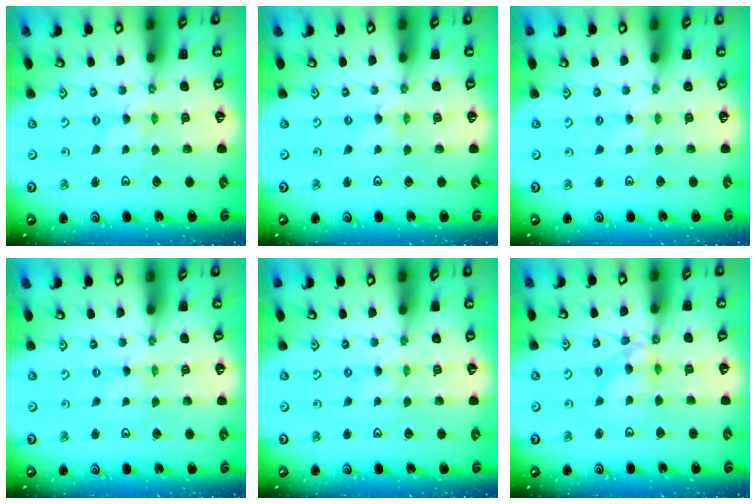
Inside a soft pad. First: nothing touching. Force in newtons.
{"total": 0.0}
{"total": 2.3, "press": 2.3, "slide": 0.5}
{"total": 0.0}
{"total": 0.0}
{"total": 8.4, "press": 8.3, "slide": 0.6}